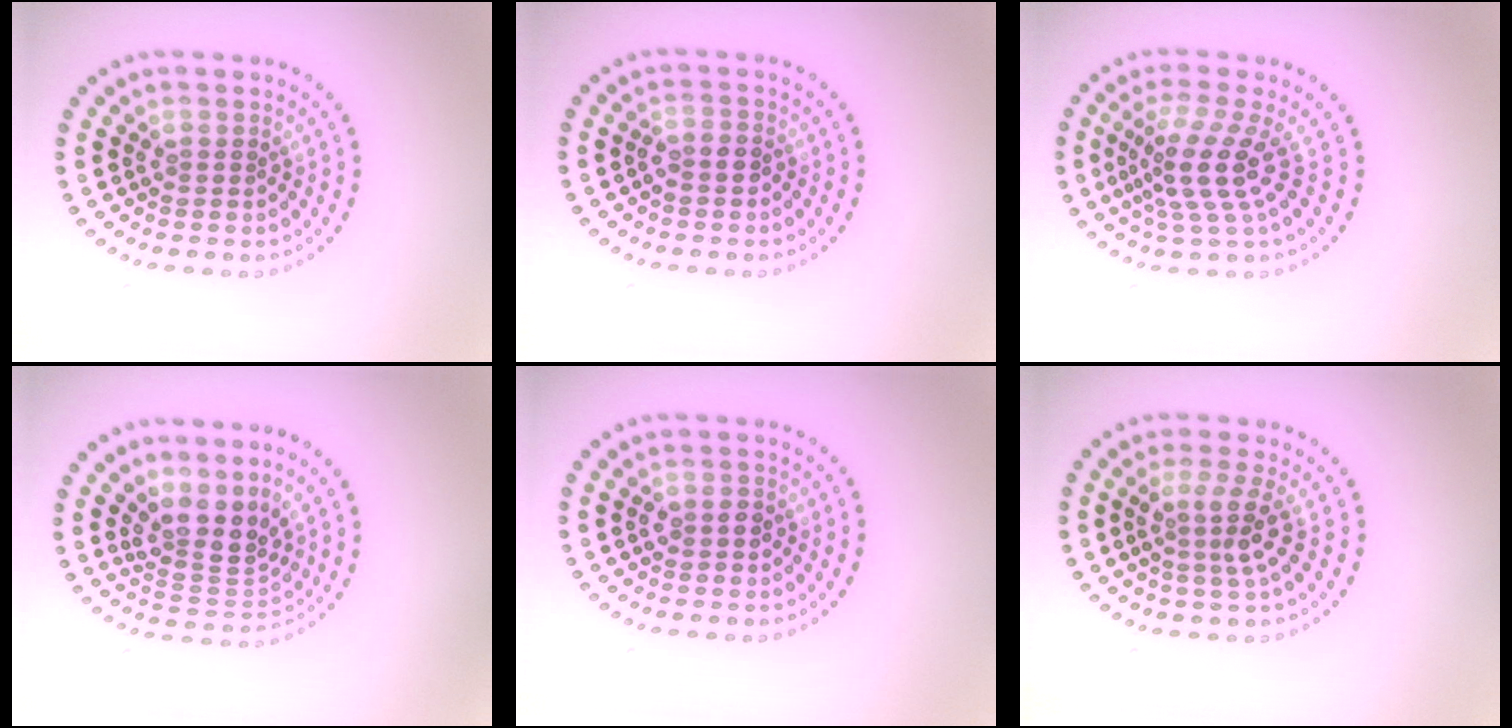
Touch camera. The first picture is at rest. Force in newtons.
{"total": 1.2, "press": 0.9, "slide": 0.7}
{"total": 4.2, "press": 3.0, "slide": 3.0}
{"total": 4.0, "press": 2.9, "slide": 2.7}
{"total": 1.4, "press": 1.4, "slide": 0.5}
{"total": 2.7, "press": 2.0, "slide": 1.9}